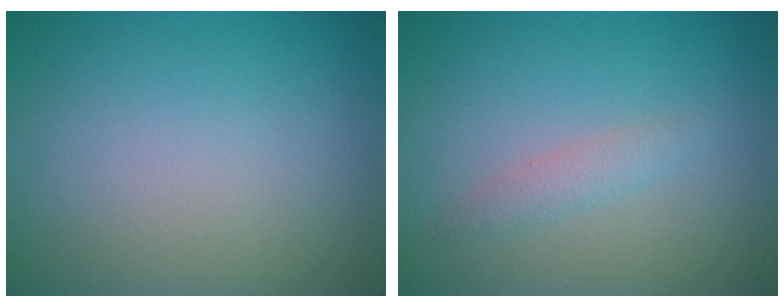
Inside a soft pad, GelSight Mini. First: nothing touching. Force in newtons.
{"total": 1.3, "press": 1.3, "slide": 0.0}